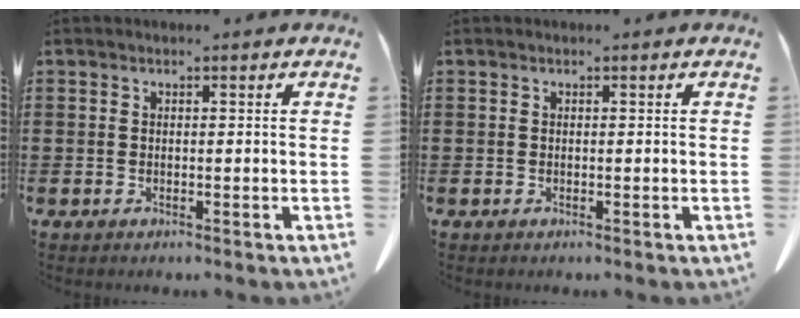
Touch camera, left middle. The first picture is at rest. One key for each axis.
{"total": 0.0}